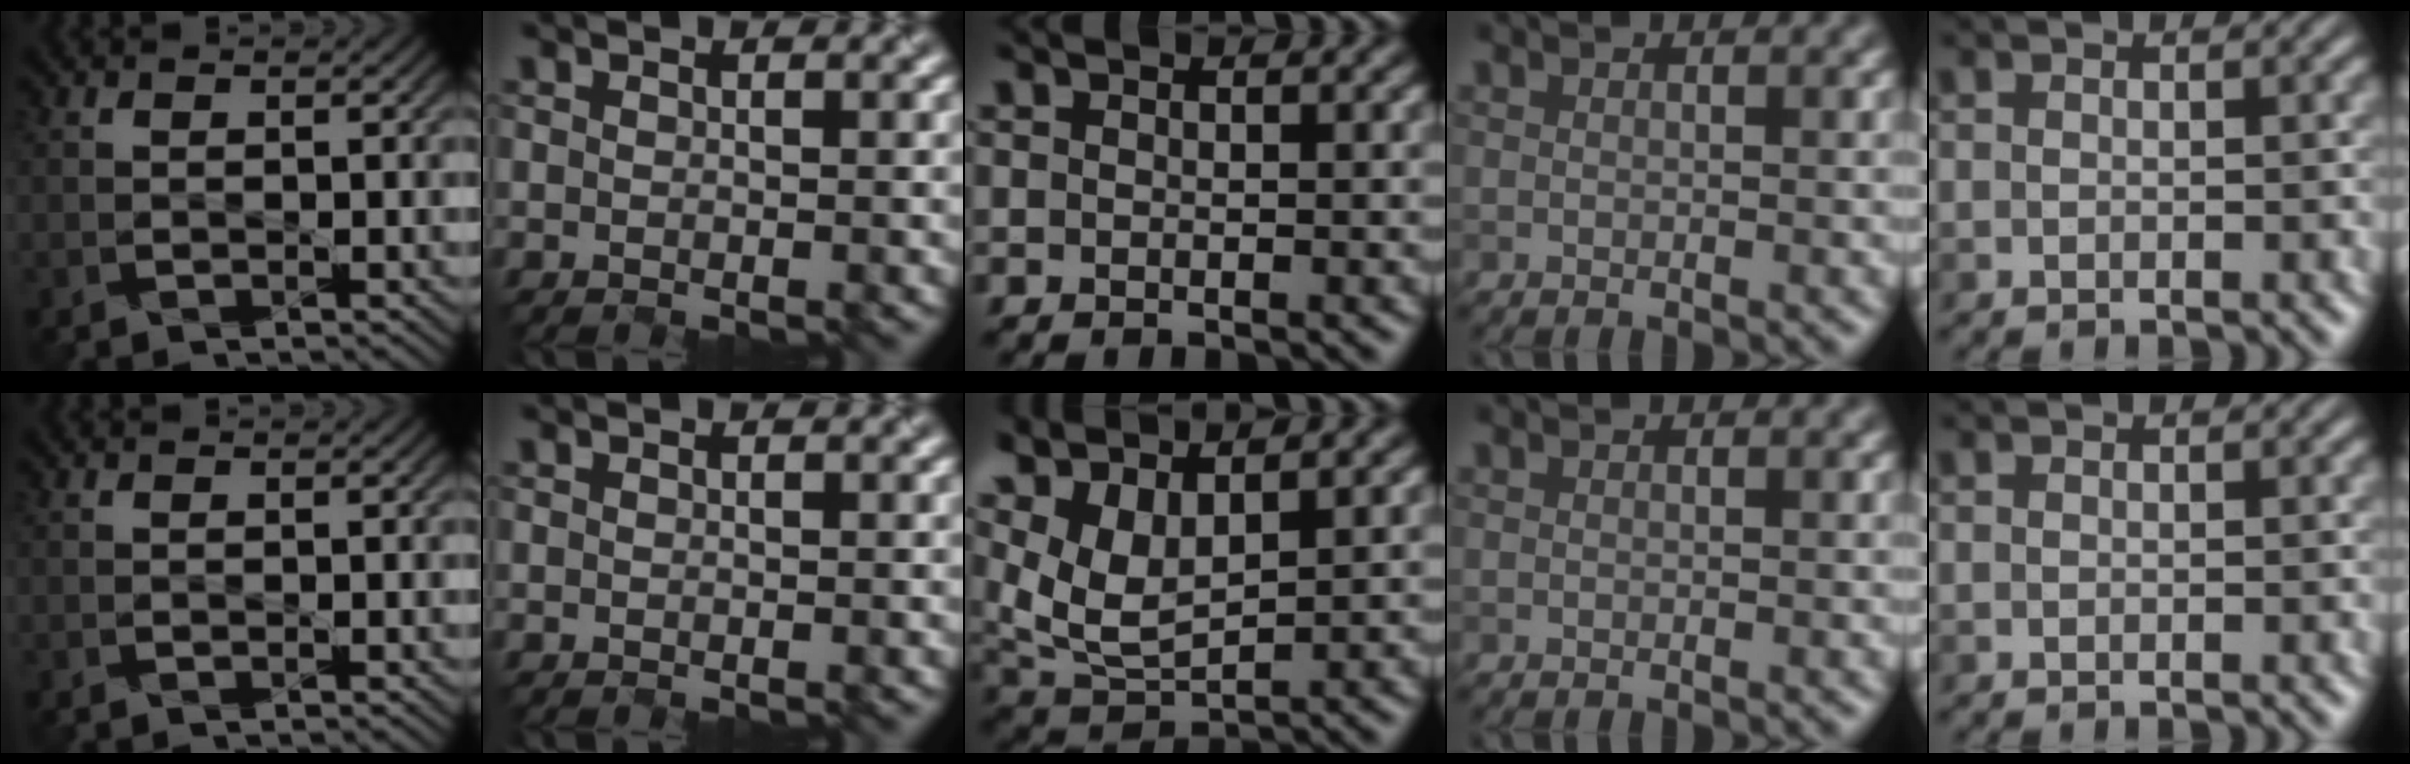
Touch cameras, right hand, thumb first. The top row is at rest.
{"middle": {"total": 5.5, "force": [3.2, 2.4, 3.8], "torque": [-0.091, -0.001, 0.071]}}